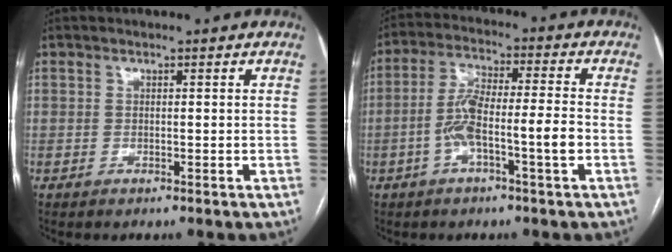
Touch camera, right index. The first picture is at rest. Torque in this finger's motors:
{"motor_torque": [1.49, -0.37, 0.71, 0.19]}